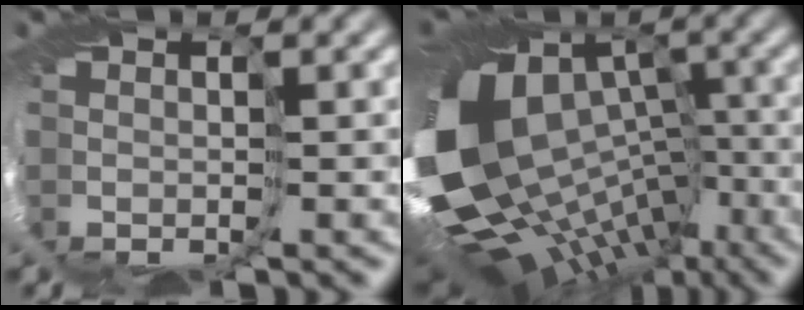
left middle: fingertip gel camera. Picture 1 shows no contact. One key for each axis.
{"total": 17.6, "fx": -5.2, "fy": 13.1, "fz": 10.6, "tx": -0.217, "ty": -0.019, "tz": -0.047}